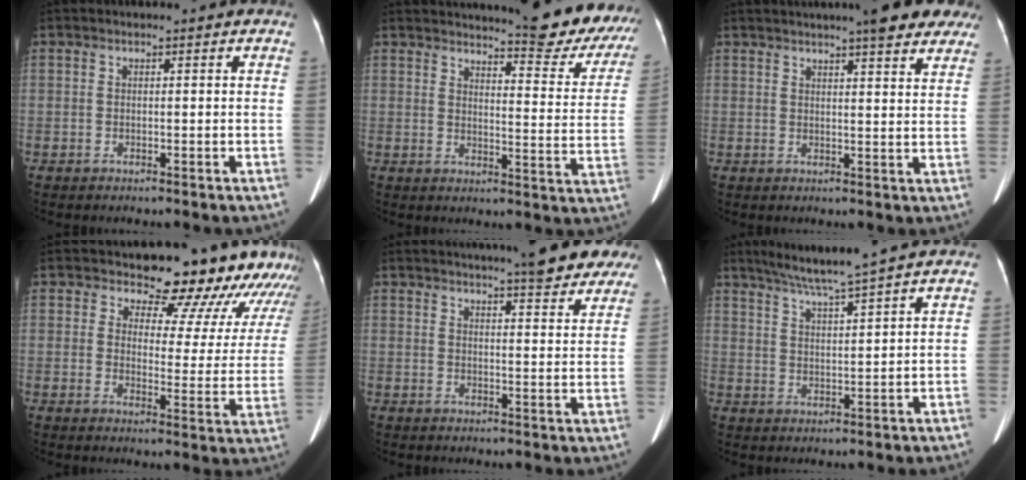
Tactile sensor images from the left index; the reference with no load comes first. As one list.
[{"total": 17.7, "force": [16.4, 1.7, 6.5], "torque": [-0.073, -0.092, 0.178]}, {"total": 10.7, "force": [8.6, 1.6, 6.2], "torque": [-0.070, 0.009, 0.091]}, {"total": 15.5, "force": [14.3, 5.3, 2.9], "torque": [0.007, -0.051, 0.134]}, {"total": 15.3, "force": [12.9, 2.5, 7.8], "torque": [-0.096, 0.004, 0.147]}, {"total": 7.4, "force": [6.2, -1.8, 3.6], "torque": [-0.064, -0.001, 0.110]}]